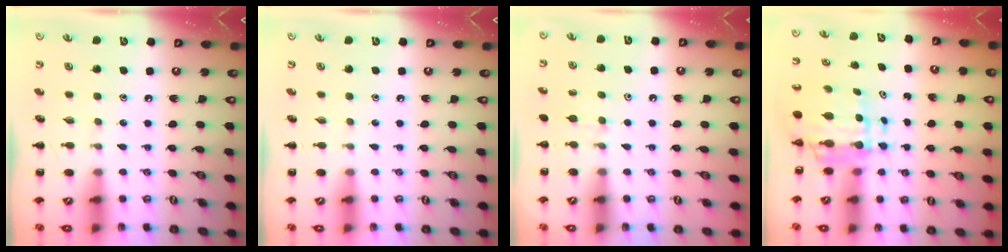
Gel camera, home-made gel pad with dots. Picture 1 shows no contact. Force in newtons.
{"total": 0.0}
{"total": 4.9, "press": 4.7, "slide": 1.4}
{"total": 6.8, "press": 6.3, "slide": 2.5}